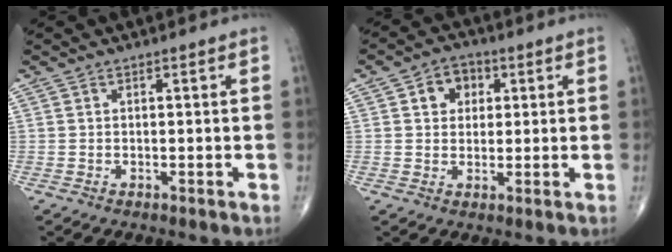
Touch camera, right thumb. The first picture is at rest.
{"total": 5.6, "force": [1.7, 4.5, 2.9], "torque": [-0.015, 0.003, 0.021]}